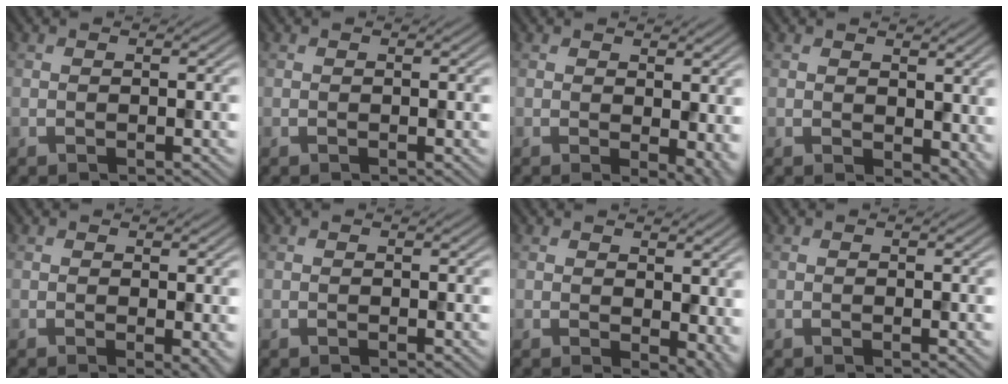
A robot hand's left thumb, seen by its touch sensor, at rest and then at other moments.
{"total": 0.0}
{"total": 5.3, "force": [0.1, 2.9, 4.5], "torque": [-0.053, -0.012, 0.010]}
{"total": 5.7, "force": [1.0, 3.9, 4.0], "torque": [-0.066, -0.024, 0.028]}
{"total": 2.0, "force": [-0.2, 0.5, 2.0], "torque": [-0.025, -0.007, -0.002]}
{"total": 0.0}
{"total": 6.8, "force": [0.3, 4.5, 5.2], "torque": [-0.071, -0.022, 0.023]}
{"total": 0.0}